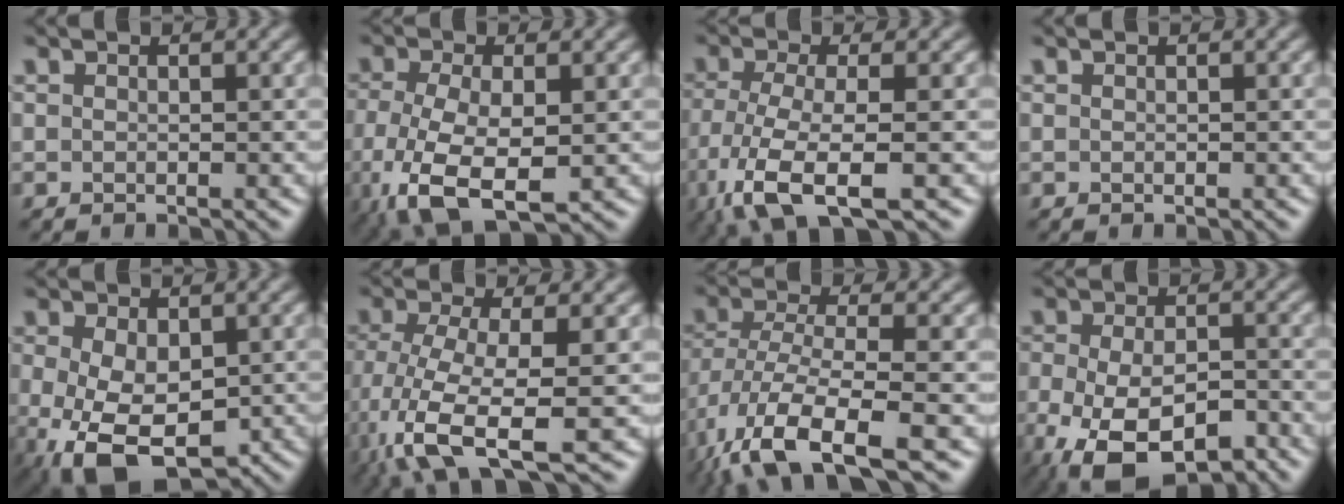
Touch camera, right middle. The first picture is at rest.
{"total": 7.7, "force": [-2.8, 3.6, 6.2], "torque": [-0.142, -0.019, -0.050]}
{"total": 7.6, "force": [-3.9, 2.4, 6.2], "torque": [-0.136, -0.015, -0.076]}
{"total": 0.0}
{"total": 8.5, "force": [-2.8, 4.8, 6.4], "torque": [-0.140, -0.026, -0.039]}
{"total": 9.4, "force": [-4.1, 3.1, 7.9], "torque": [-0.177, -0.019, -0.077]}
{"total": 10.3, "force": [-5.4, 3.7, 8.0], "torque": [-0.162, -0.018, -0.102]}
{"total": 10.4, "force": [-5.6, 5.2, 7.0], "torque": [-0.141, -0.041, -0.085]}